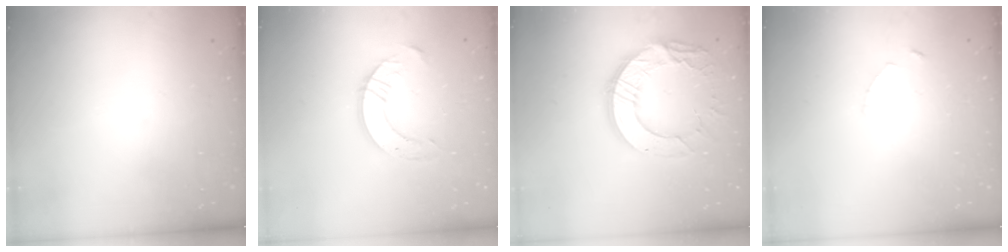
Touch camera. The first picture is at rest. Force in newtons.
{"total": 9.2, "press": 9.2, "slide": 0.7}
{"total": 15.1, "press": 15.1, "slide": 0.9}
{"total": 1.0, "press": 1.0, "slide": 0.2}